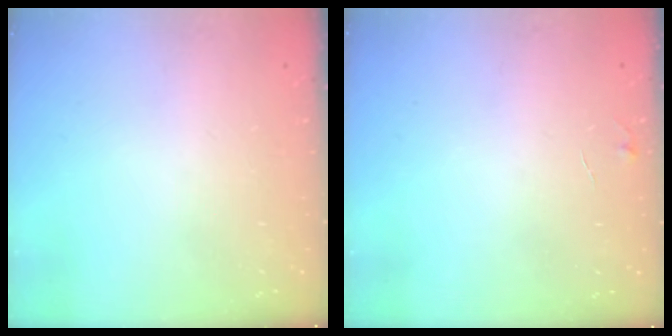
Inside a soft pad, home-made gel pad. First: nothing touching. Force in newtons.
{"total": 5.0, "press": 5.0, "slide": 0.4}